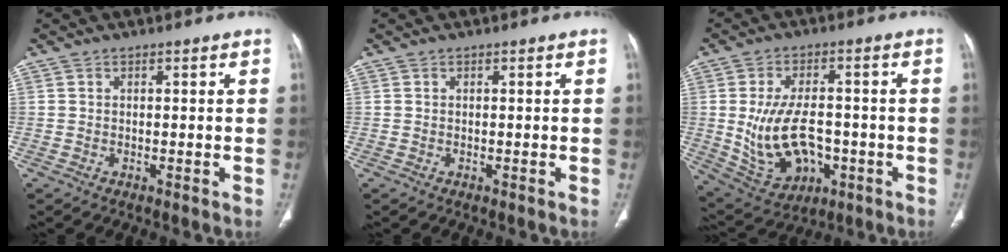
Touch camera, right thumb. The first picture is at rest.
{"total": 0.0}
{"total": 14.2, "force": [-2.1, 9.0, 10.8], "torque": [-0.177, 0.008, -0.016]}